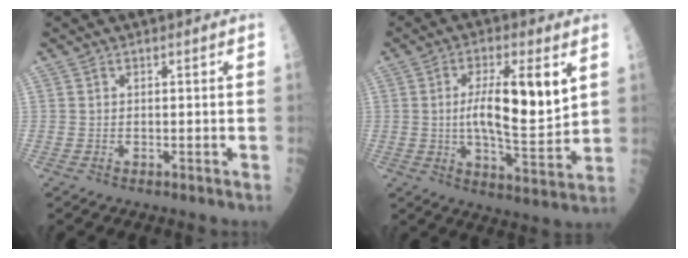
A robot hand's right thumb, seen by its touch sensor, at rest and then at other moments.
{"total": 13.9, "force": [3.1, 3.9, 13.0], "torque": [-0.206, -0.015, 0.053]}